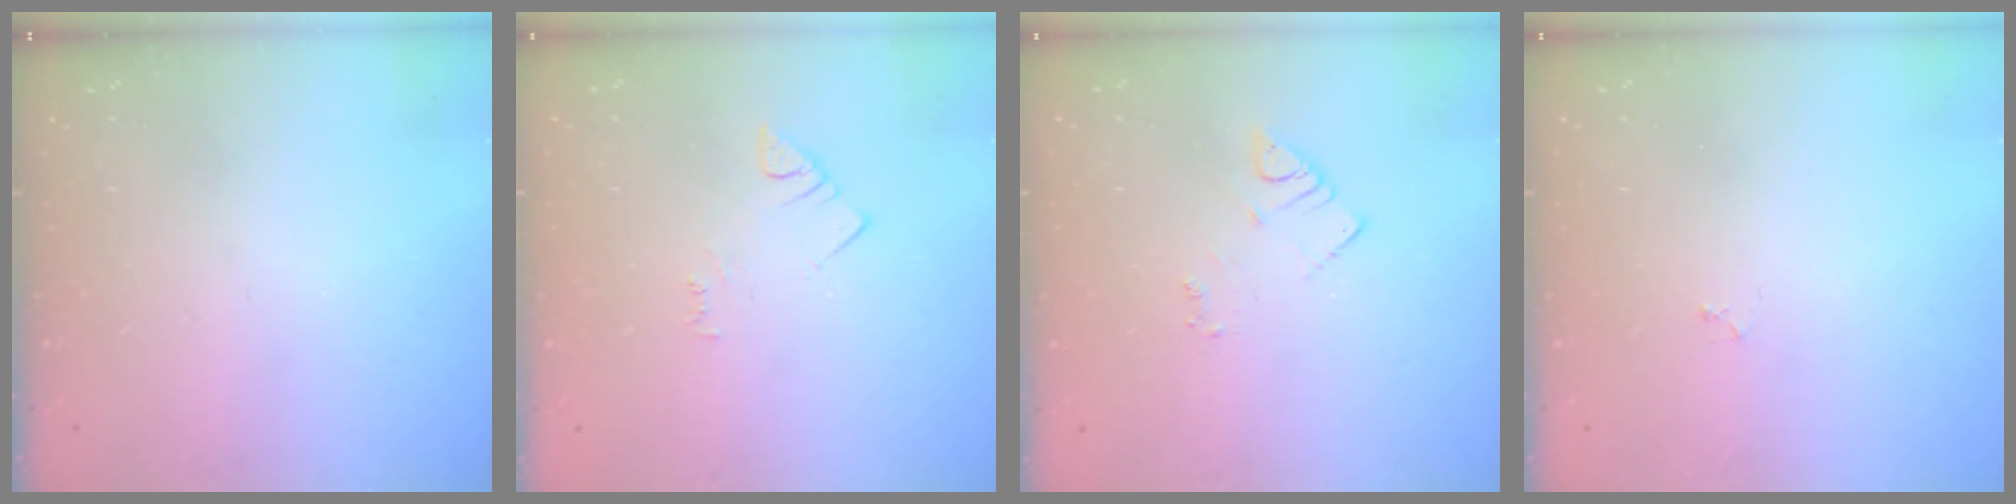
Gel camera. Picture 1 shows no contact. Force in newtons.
{"total": 2.5, "press": 2.5, "slide": 0.4}
{"total": 2.9, "press": 2.9, "slide": 0.3}
{"total": 2.2, "press": 2.1, "slide": 0.3}